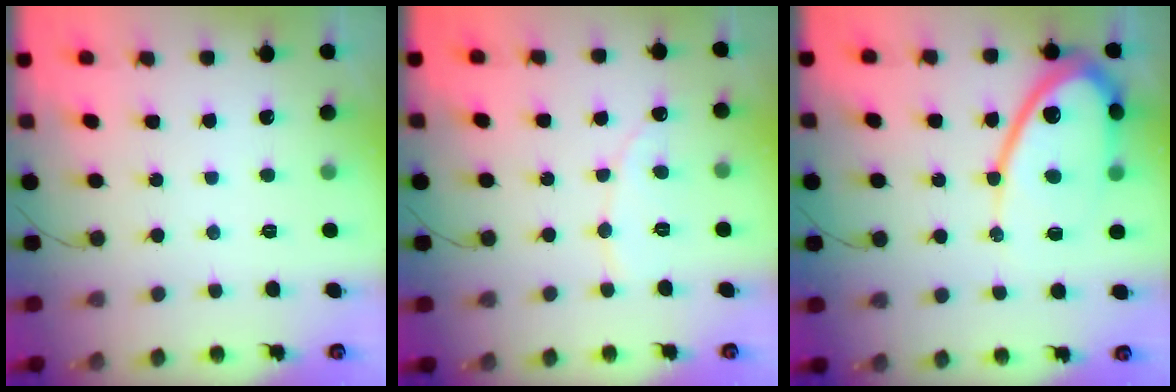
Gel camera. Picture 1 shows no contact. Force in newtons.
{"total": 5.6, "press": 5.6, "slide": 0.4}
{"total": 14.5, "press": 14.4, "slide": 1.4}